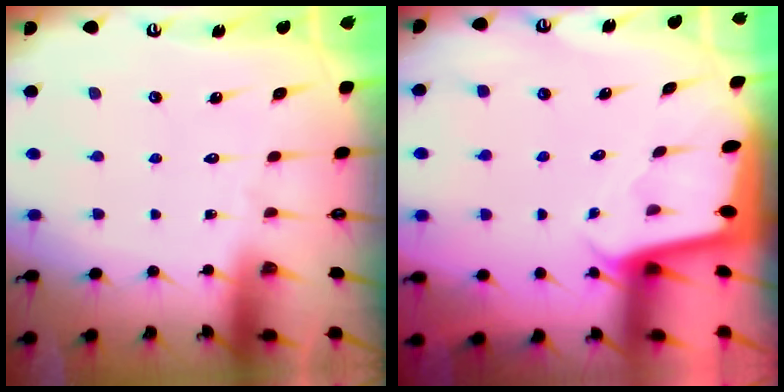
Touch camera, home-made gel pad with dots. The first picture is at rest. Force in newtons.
{"total": 1.9, "press": 1.9, "slide": 0.1}